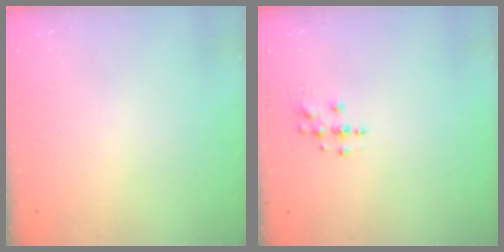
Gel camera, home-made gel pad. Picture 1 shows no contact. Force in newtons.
{"total": 3.8, "press": 3.8, "slide": 0.2}